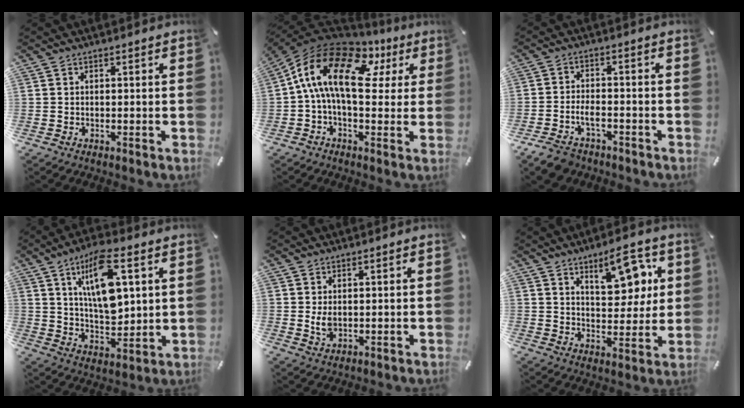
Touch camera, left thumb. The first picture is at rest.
{"total": 17.7, "force": [3.7, 9.8, 14.3], "torque": [-0.295, -0.009, 0.055]}
{"total": 5.7, "force": [-3.2, 3.3, 3.3], "torque": [-0.071, 0.012, -0.061]}
{"total": 14.6, "force": [5.9, 6.4, 11.7], "torque": [-0.220, -0.014, 0.095]}
{"total": 3.3, "force": [0.6, 2.0, 2.5], "torque": [-0.066, -0.003, 0.007]}
{"total": 11.8, "force": [7.1, 5.6, 7.5], "torque": [-0.088, -0.038, 0.118]}